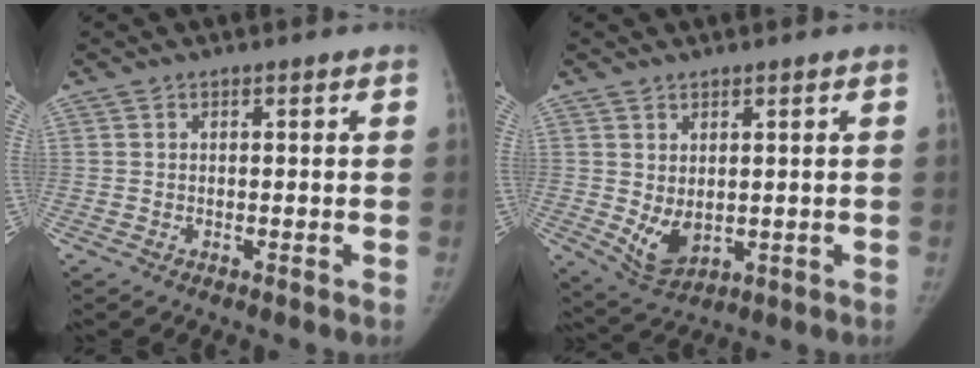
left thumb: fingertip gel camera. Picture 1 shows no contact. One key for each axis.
{"total": 5.7, "fx": 0.4, "fy": 3.7, "fz": 4.3, "tx": -0.069, "ty": -0.018, "tz": 0.028}